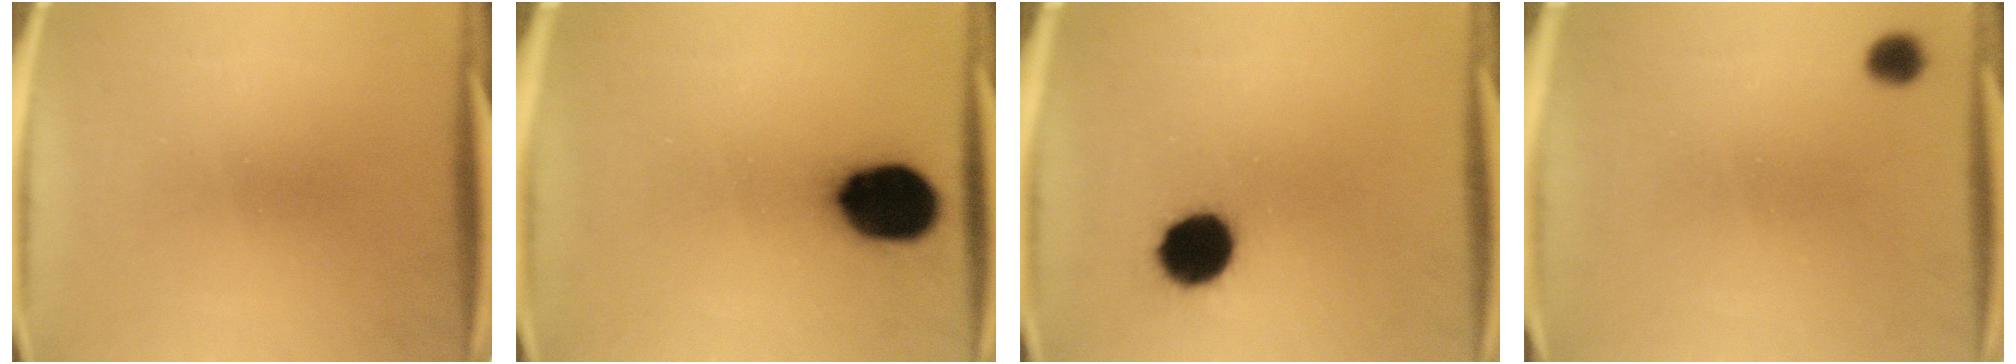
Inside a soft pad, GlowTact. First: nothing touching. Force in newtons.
{"total": 16.0}
{"total": 11.4}
{"total": 2.2}